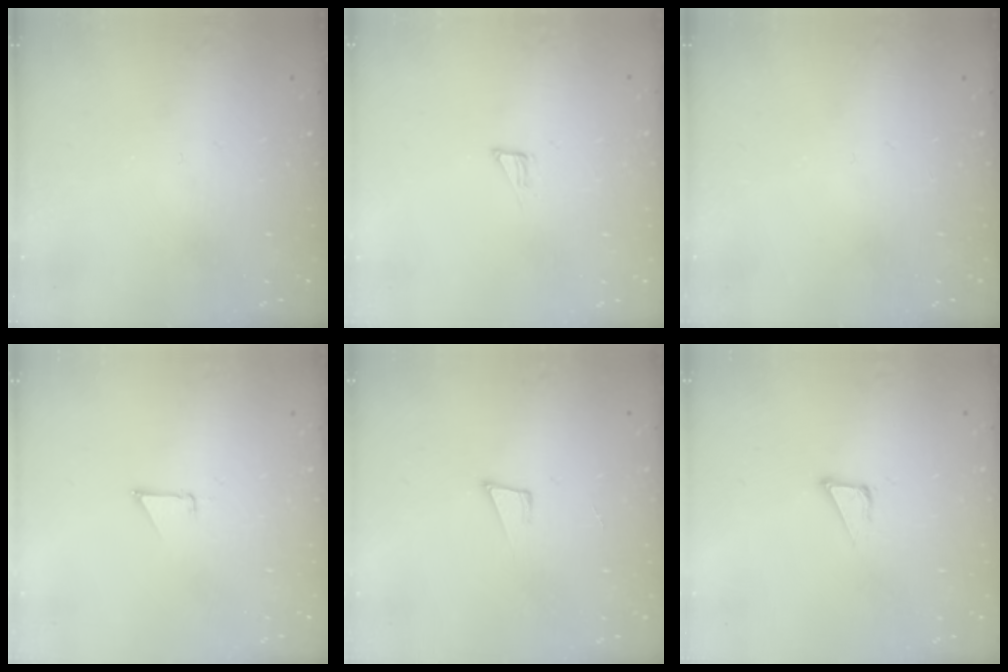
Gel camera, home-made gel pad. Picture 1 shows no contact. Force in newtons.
{"total": 3.4, "press": 3.4, "slide": 0.3}
{"total": 0.0}
{"total": 0.8, "press": 0.8, "slide": 0.1}
{"total": 5.7, "press": 4.5, "slide": 3.4}
{"total": 3.8, "press": 3.8, "slide": 0.2}